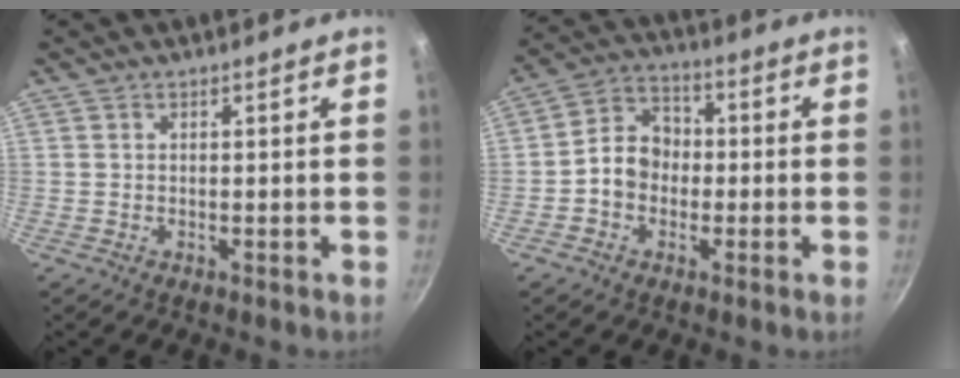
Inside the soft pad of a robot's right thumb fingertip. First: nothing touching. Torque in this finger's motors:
{"motor_torque": [0.28, 0.15, 0.18, 0.20, 0.01]}